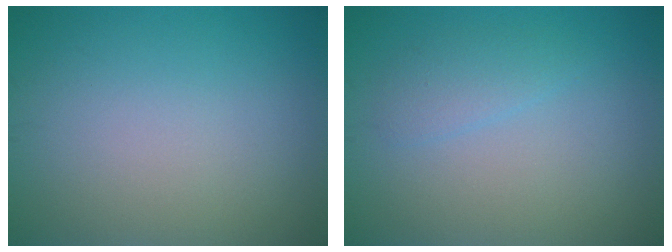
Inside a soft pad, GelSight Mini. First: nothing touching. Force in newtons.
{"total": 1.6, "press": 1.6, "slide": 0.0}